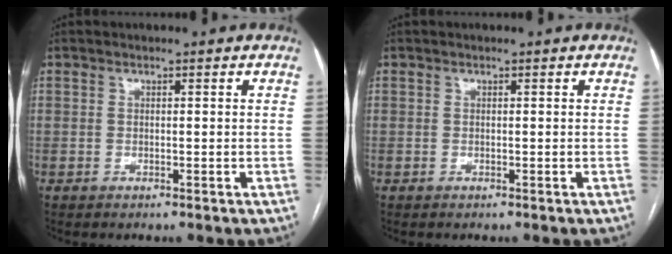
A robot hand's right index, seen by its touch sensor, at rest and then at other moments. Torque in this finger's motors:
{"motor_torque": [0.00, 0.00, 0.00, 0.00]}